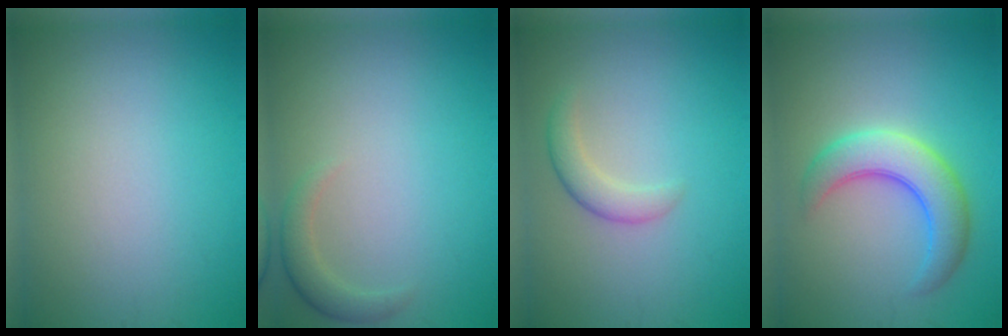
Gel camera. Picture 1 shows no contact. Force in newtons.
{"total": 1.9, "press": 1.9, "slide": 0.3}
{"total": 2.2, "press": 2.2, "slide": 0.1}
{"total": 5.4, "press": 5.4, "slide": 0.2}